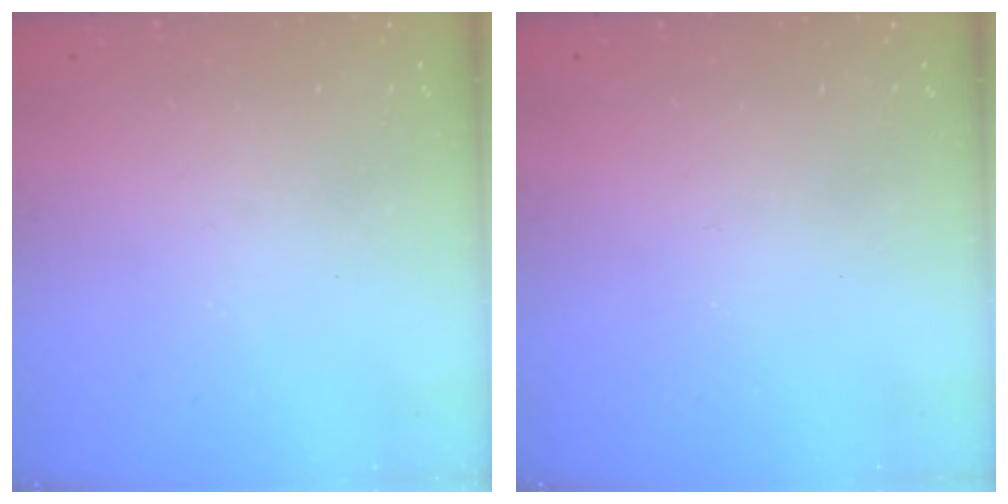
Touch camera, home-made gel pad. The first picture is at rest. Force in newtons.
{"total": 0.0}